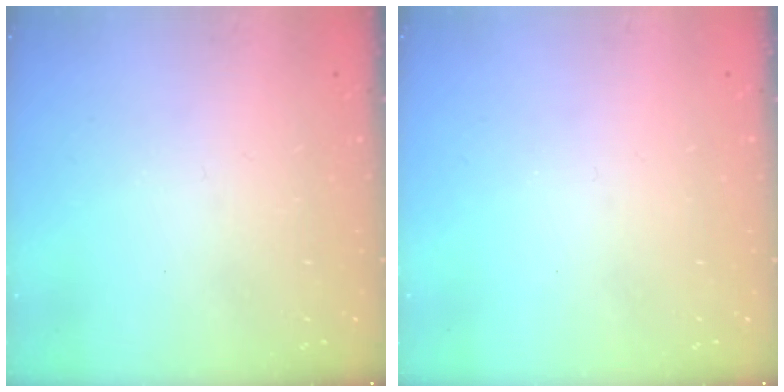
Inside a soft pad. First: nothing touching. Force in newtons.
{"total": 0.0}